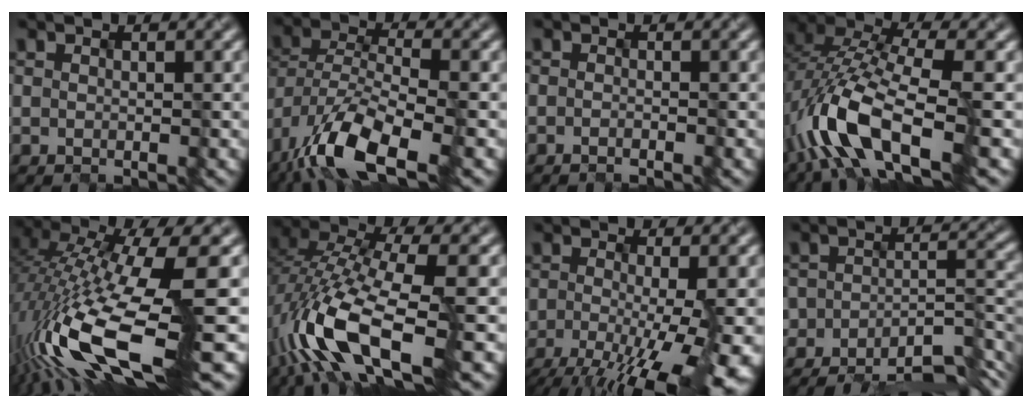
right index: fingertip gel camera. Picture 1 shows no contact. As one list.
[{"total": 9.9, "force": [-6.2, 3.7, 6.9], "torque": [-0.130, -0.011, -0.115]}, {"total": 0.7, "force": [-0.6, 0.1, 0.3], "torque": [-0.002, -0.001, -0.012]}, {"total": 10.6, "force": [-4.7, 4.0, 8.6], "torque": [-0.169, 0.011, -0.093]}, {"total": 14.9, "force": [-2.4, 4.3, 14.0], "torque": [-0.299, -0.006, -0.032]}, {"total": 11.6, "force": [-4.2, 4.3, 9.9], "torque": [-0.207, 0.005, -0.082]}, {"total": 12.4, "force": [-5.0, 3.5, 10.8], "torque": [-0.162, -0.022, -0.071]}, {"total": 10.1, "force": [-8.4, 2.9, 4.9], "torque": [-0.067, -0.009, -0.113]}]